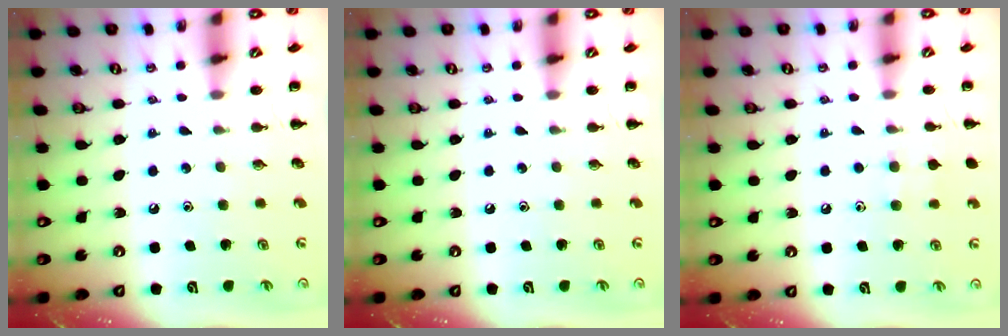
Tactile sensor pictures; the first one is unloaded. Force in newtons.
{"total": 0.0}
{"total": 7.4, "press": 7.0, "slide": 2.3}